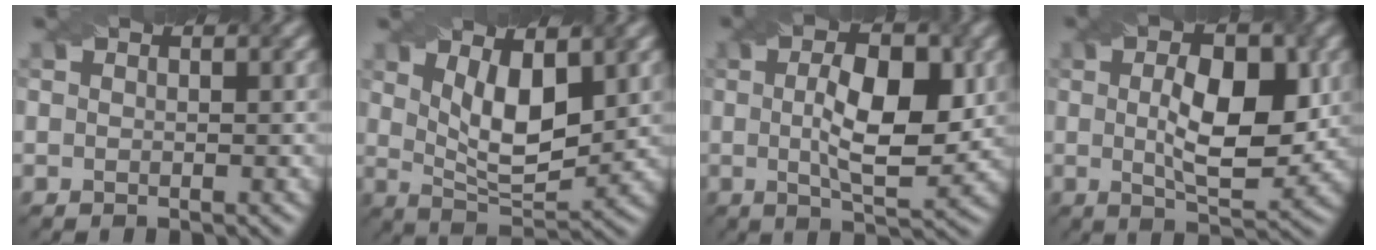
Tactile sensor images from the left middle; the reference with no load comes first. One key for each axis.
{"total": 6.0, "fx": 2.0, "fy": 2.4, "fz": 5.1, "tx": -0.094, "ty": -0.013, "tz": 0.041}
{"total": 7.3, "fx": 0.6, "fy": 2.7, "fz": 6.7, "tx": -0.110, "ty": 0.001, "tz": 0.011}
{"total": 7.3, "fx": 0.6, "fy": 3.0, "fz": 6.6, "tx": -0.107, "ty": -0.001, "tz": 0.012}